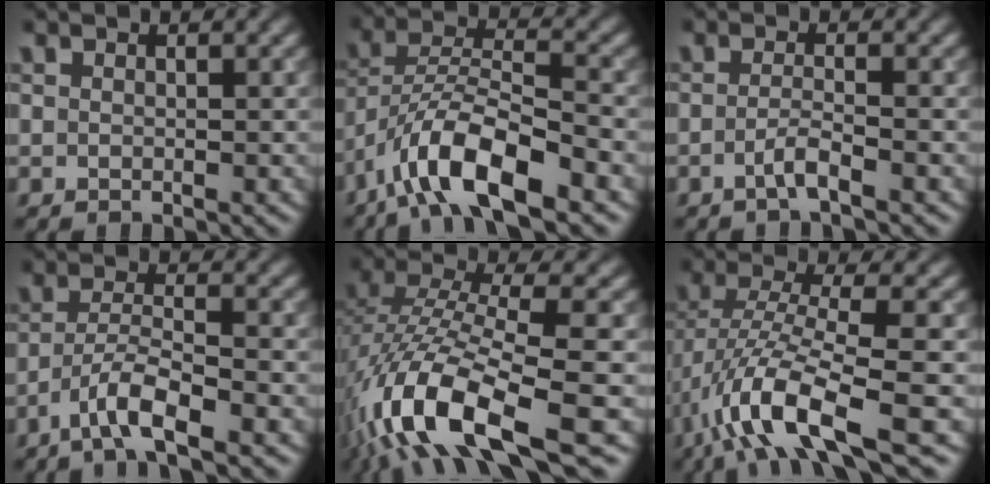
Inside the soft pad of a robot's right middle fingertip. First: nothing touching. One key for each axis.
{"total": 9.2, "fx": -5.6, "fy": 2.8, "fz": 6.7, "tx": -0.116, "ty": 0.009, "tz": -0.110}
{"total": 1.9, "fx": -0.9, "fy": 0.3, "fz": 1.6, "tx": -0.029, "ty": 0.004, "tz": -0.024}
{"total": 4.3, "fx": -2.6, "fy": 0.7, "fz": 3.3, "tx": -0.060, "ty": 0.007, "tz": -0.057}
{"total": 12.0, "fx": -5.4, "fy": 3.9, "fz": 10.1, "tx": -0.200, "ty": 0.005, "tz": -0.101}
{"total": 9.1, "fx": -4.3, "fy": 2.3, "fz": 7.7, "tx": -0.148, "ty": 0.005, "tz": -0.087}